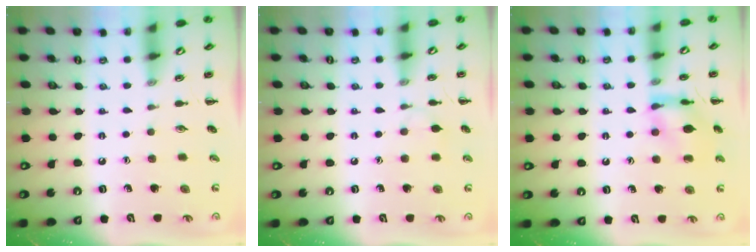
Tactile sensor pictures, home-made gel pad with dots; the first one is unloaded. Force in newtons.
{"total": 5.1, "press": 4.9, "slide": 1.4}
{"total": 12.6, "press": 12.6, "slide": 0.4}